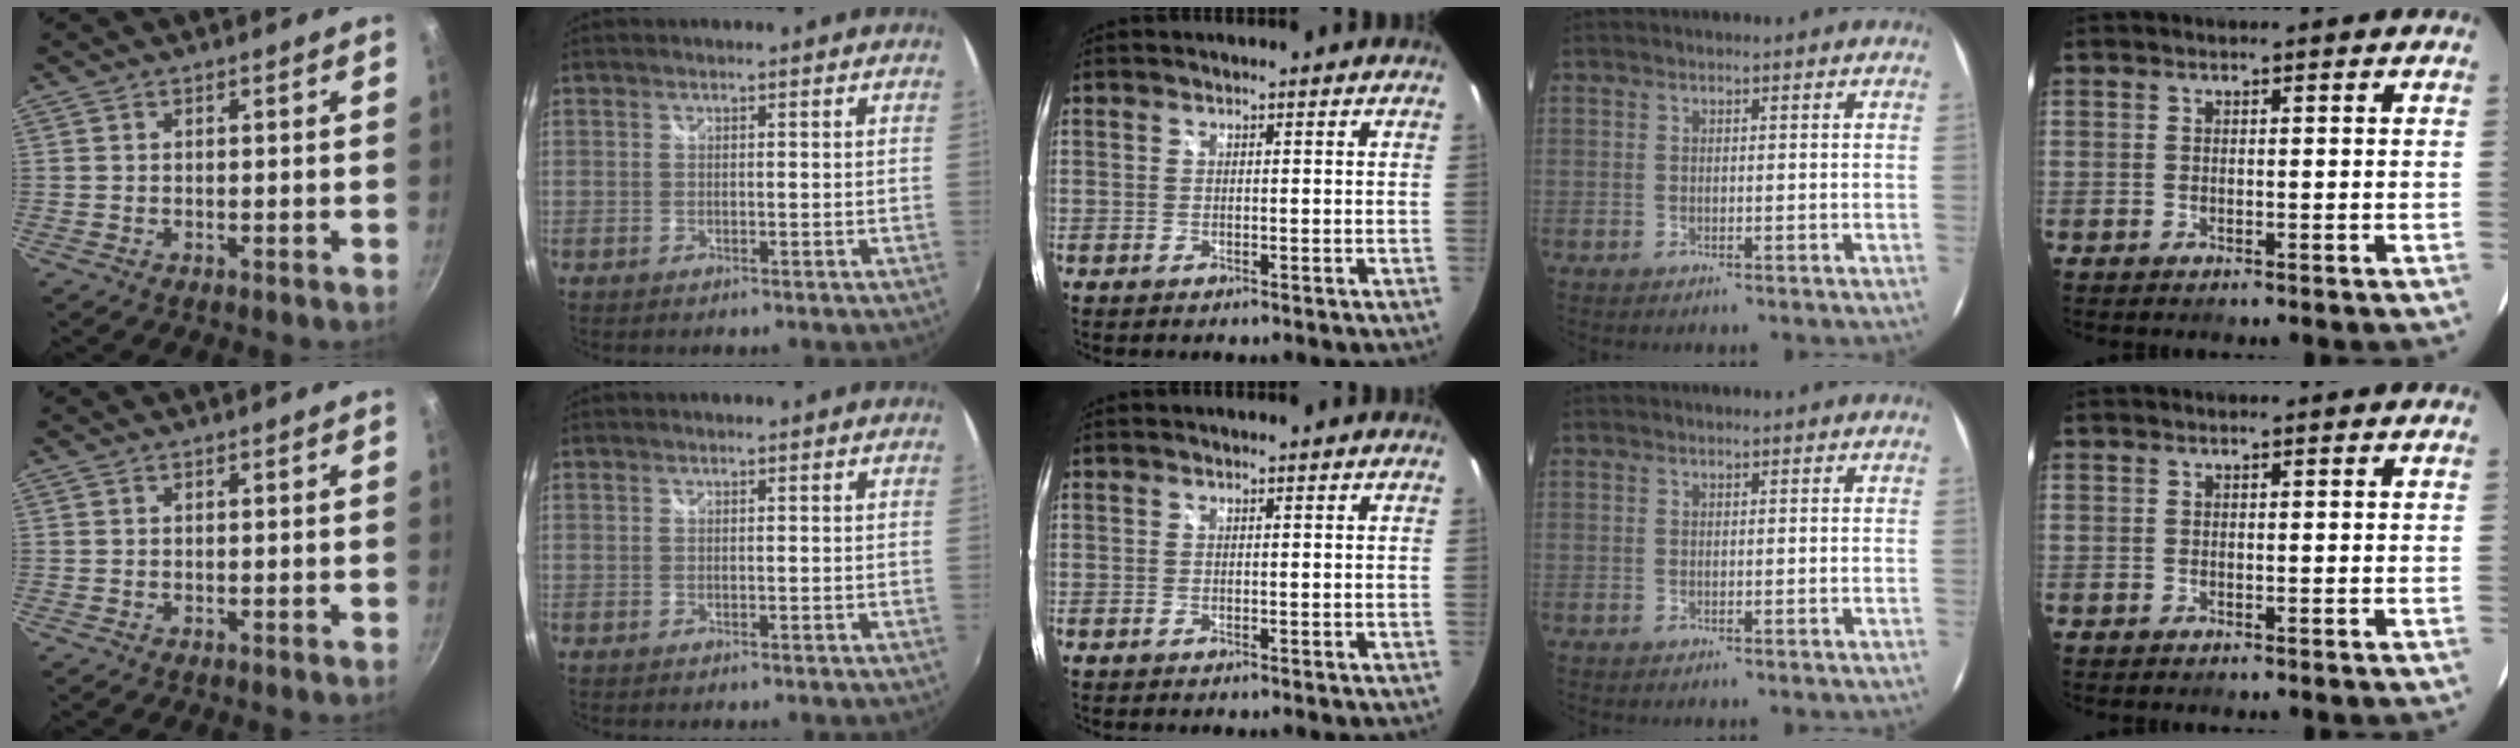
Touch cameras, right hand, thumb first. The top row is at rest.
{}